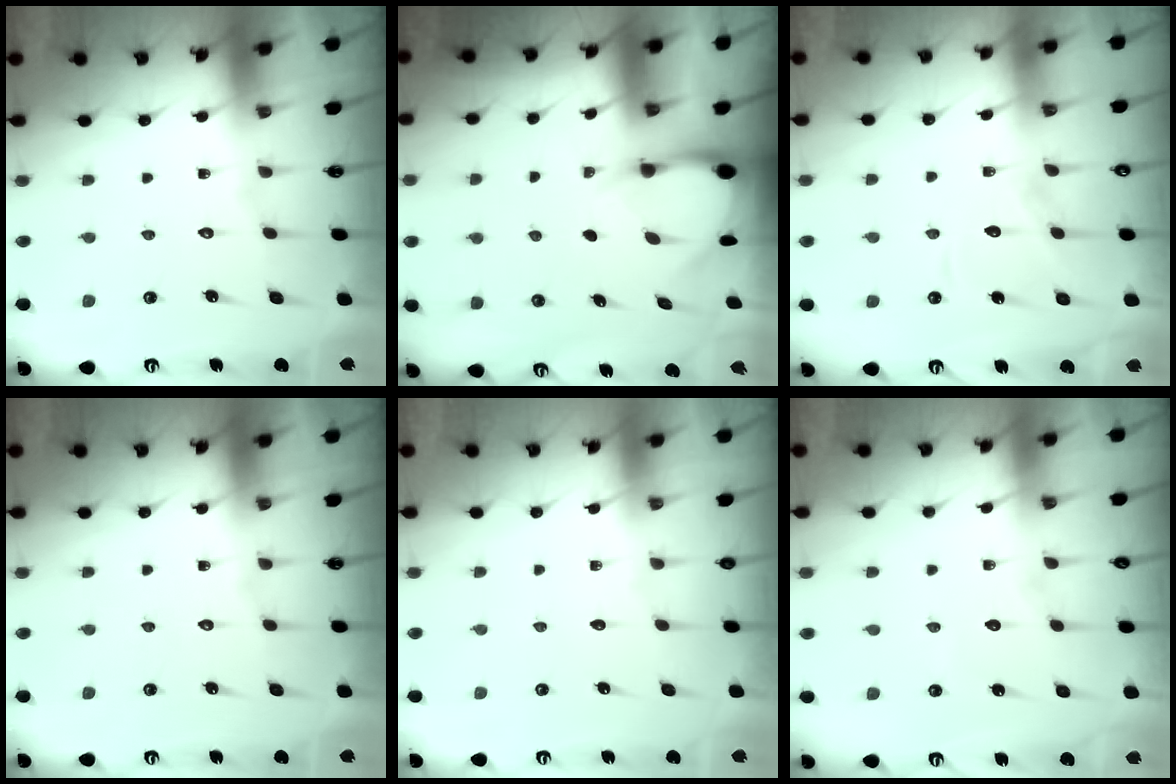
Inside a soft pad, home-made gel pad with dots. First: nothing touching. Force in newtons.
{"total": 3.2, "press": 3.2, "slide": 0.2}
{"total": 7.1, "press": 7.1, "slide": 0.7}
{"total": 0.0}
{"total": 0.0}
{"total": 4.0, "press": 4.0, "slide": 0.3}